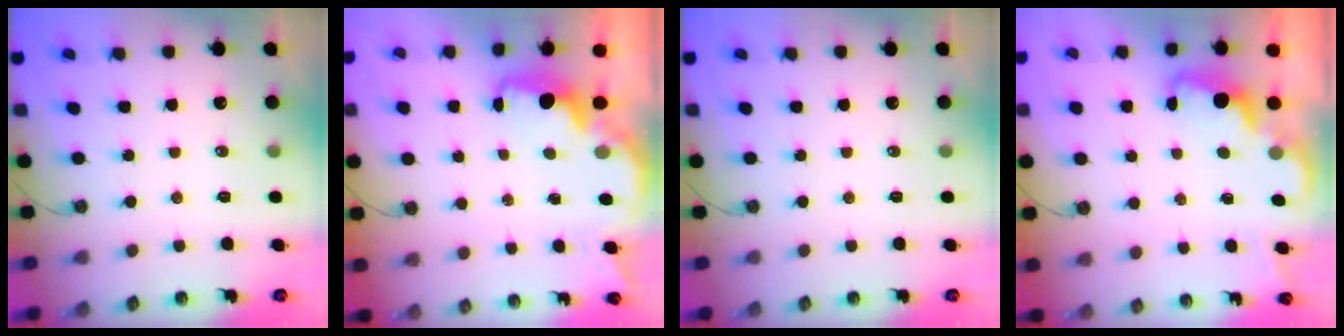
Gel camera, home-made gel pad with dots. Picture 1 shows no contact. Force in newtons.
{"total": 2.5, "press": 2.4, "slide": 0.8}
{"total": 0.0}
{"total": 2.1, "press": 2.0, "slide": 0.6}